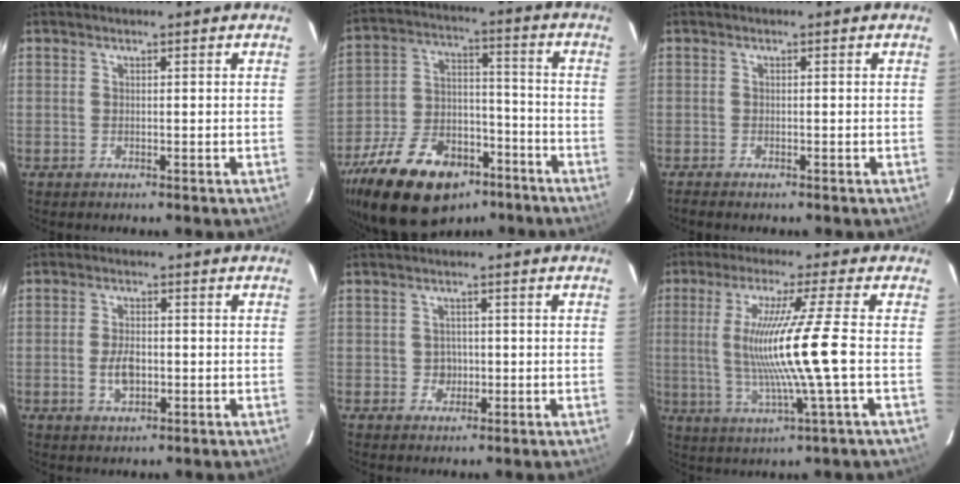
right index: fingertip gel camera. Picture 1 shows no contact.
{"total": 24.7, "force": [-15.8, 13.5, 13.3], "torque": [-0.282, 0.006, -0.246]}
{"total": 1.5, "force": [-1.3, 0.3, 0.7], "torque": [-0.018, -0.006, -0.023]}
{"total": 4.9, "force": [-1.0, 2.8, 3.8], "torque": [-0.077, -0.001, -0.015]}
{"total": 2.7, "force": [-0.4, 2.6, 0.6], "torque": [-0.011, 0.007, -0.001]}
{"total": 13.7, "force": [-0.5, -1.7, 13.5], "torque": [-0.244, -0.017, 0.001]}